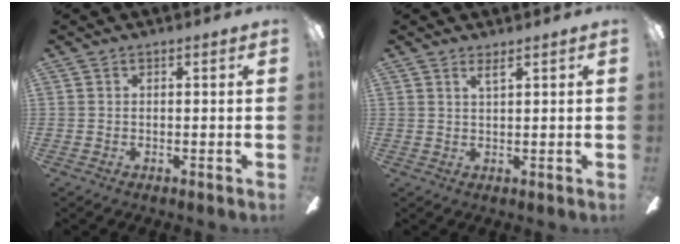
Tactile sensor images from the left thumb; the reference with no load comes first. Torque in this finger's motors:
{"motor_torque": [-0.27, 0.18, 0.61, -0.13, 0.01]}